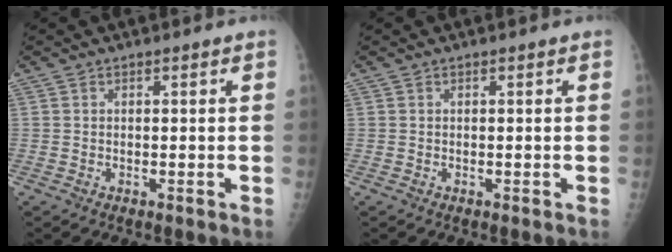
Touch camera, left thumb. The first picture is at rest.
{"total": 0.0}